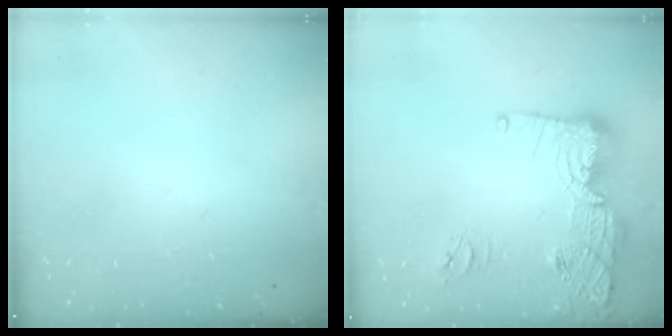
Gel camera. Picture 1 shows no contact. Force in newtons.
{"total": 17.6, "press": 17.3, "slide": 3.3}